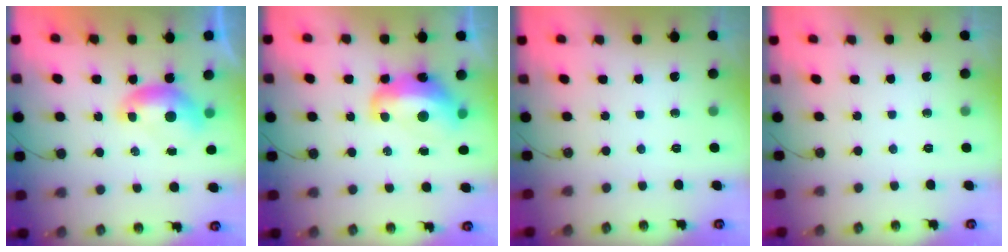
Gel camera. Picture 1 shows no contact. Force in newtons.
{"total": 7.1, "press": 7.0, "slide": 1.3}
{"total": 0.0}
{"total": 0.0}